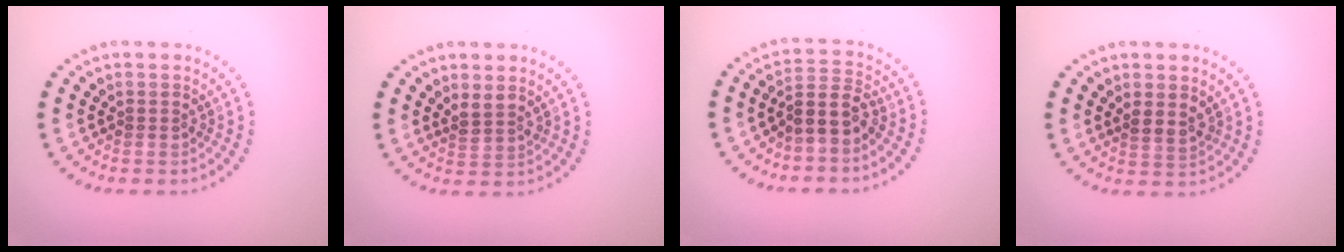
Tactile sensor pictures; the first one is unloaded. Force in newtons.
{"total": 1.4, "press": 1.2, "slide": 0.8}
{"total": 2.9, "press": 2.4, "slide": 1.7}
{"total": 1.4, "press": 1.1, "slide": 0.8}